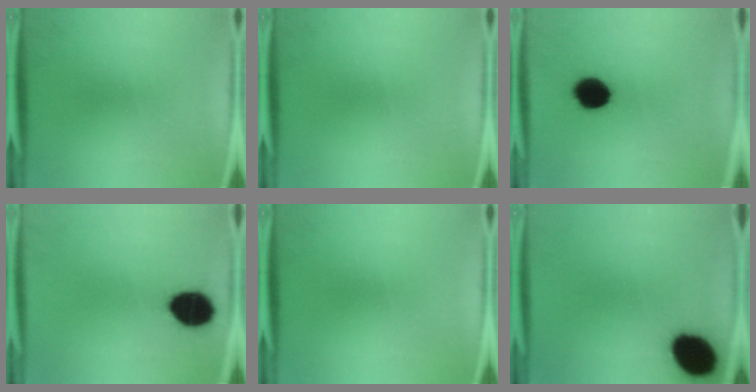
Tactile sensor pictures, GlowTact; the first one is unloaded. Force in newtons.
{"total": 0.0}
{"total": 8.8}
{"total": 12.9}
{"total": 0.0}
{"total": 13.6}